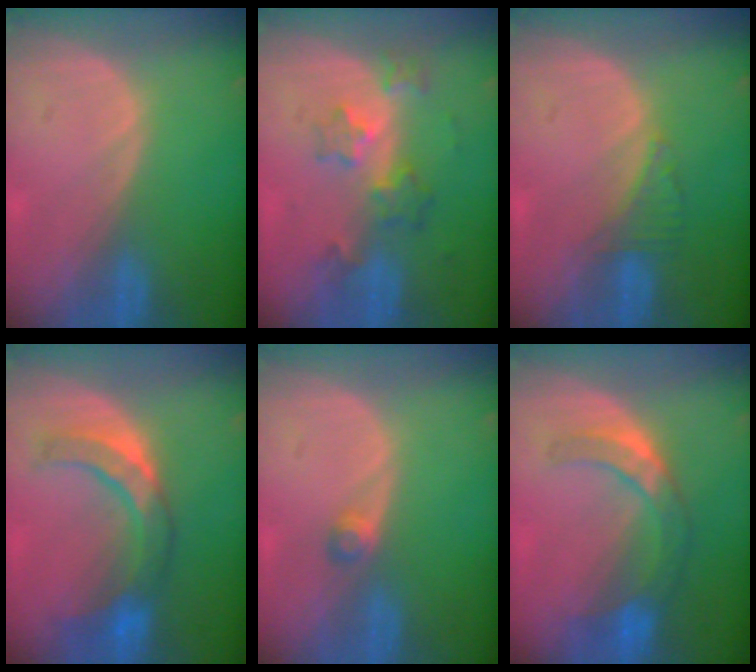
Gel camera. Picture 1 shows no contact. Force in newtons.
{"total": 5.9, "press": 5.4, "slide": 2.5}
{"total": 2.5, "press": 2.5, "slide": 0.2}
{"total": 7.6, "press": 7.6, "slide": 0.7}
{"total": 1.8, "press": 1.6, "slide": 0.8}
{"total": 7.6, "press": 6.7, "slide": 3.6}